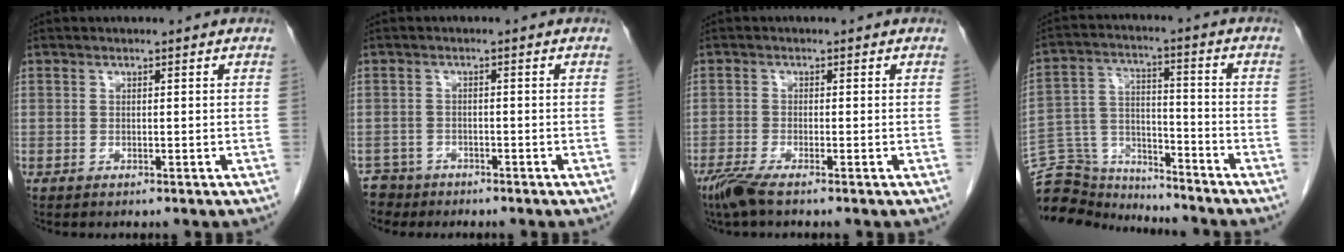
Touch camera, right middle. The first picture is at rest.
{"total": 3.7, "force": [-3.0, 2.1, -0.7], "torque": [0.010, 0.001, -0.057]}
{"total": 3.7, "force": [-2.7, 0.3, 2.6], "torque": [-0.057, -0.011, -0.056]}
{"total": 13.5, "force": [-13.1, 3.1, 1.1], "torque": [-0.030, 0.043, -0.223]}